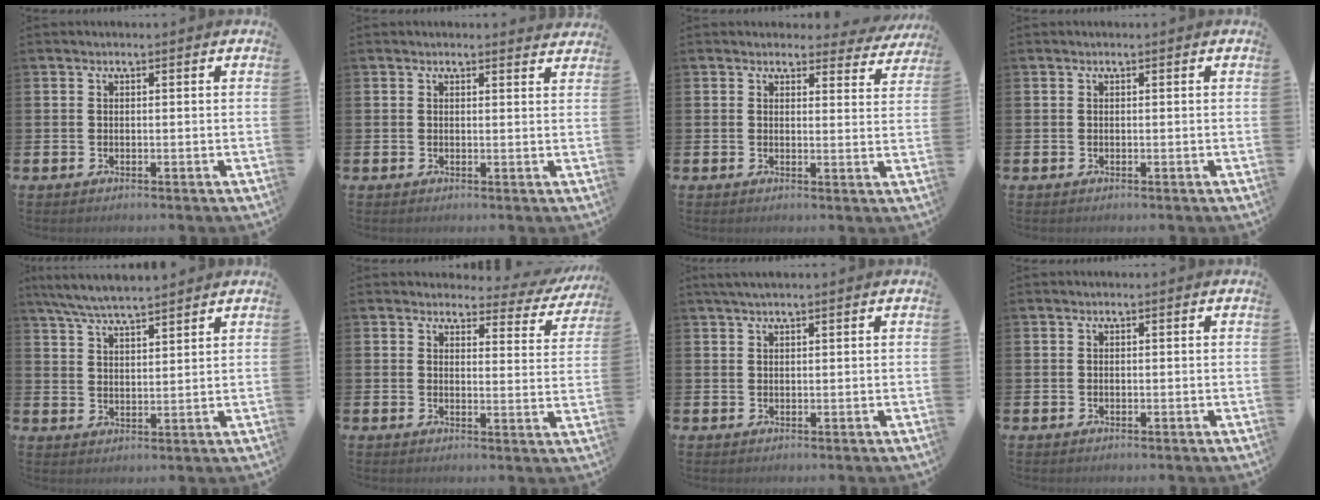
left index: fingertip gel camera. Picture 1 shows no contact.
{"total": 1.2, "force": [1.2, 0.2, 0.0], "torque": [0.008, -0.005, 0.021]}
{"total": 2.7, "force": [2.5, 1.1, 0.2], "torque": [0.006, -0.018, 0.039]}
{"total": 0.0}
{"total": 6.1, "force": [5.9, 0.4, 1.8], "torque": [-0.054, -0.021, 0.107]}
{"total": 2.7, "force": [2.3, 1.2, 0.4], "torque": [-0.011, -0.021, 0.033]}
{"total": 1.7, "force": [1.4, 0.2, 1.0], "torque": [-0.017, 0.003, 0.024]}
{"total": 0.0}